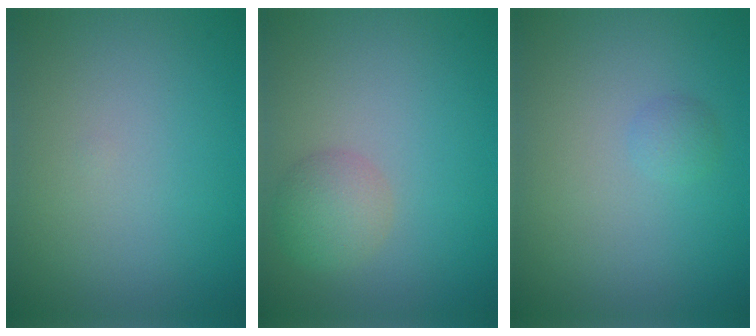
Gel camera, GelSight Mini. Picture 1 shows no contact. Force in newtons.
{"total": 2.5, "press": 2.5, "slide": 0.1}
{"total": 0.9, "press": 0.8, "slide": 0.0}